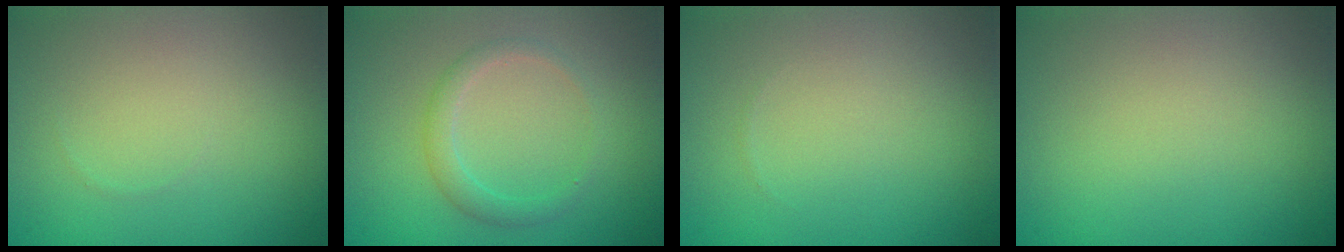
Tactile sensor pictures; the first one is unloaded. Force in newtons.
{"total": 1.8, "press": 1.8, "slide": 0.0}
{"total": 0.0}
{"total": 0.0}